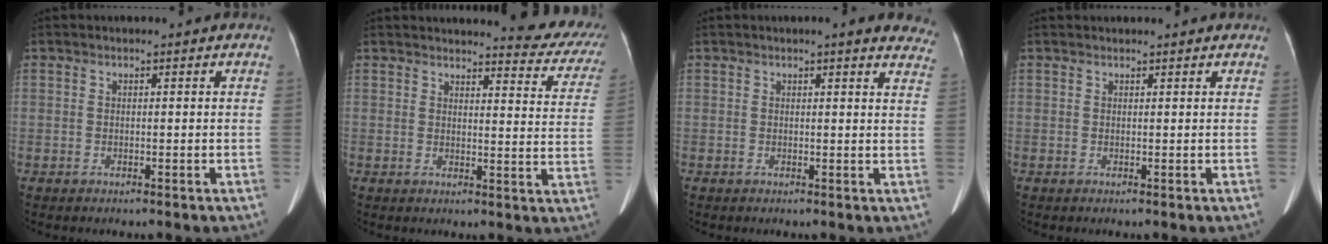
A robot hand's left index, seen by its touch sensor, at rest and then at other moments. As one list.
[{"total": 12.6, "force": [11.9, 2.3, 3.4], "torque": [-0.012, -0.046, 0.106]}, {"total": 9.5, "force": [8.3, 1.8, 4.2], "torque": [-0.022, -0.013, 0.066]}, {"total": 1.1, "force": [1.0, 0.4, 0.0], "torque": [-0.008, 0.020, 0.013]}]